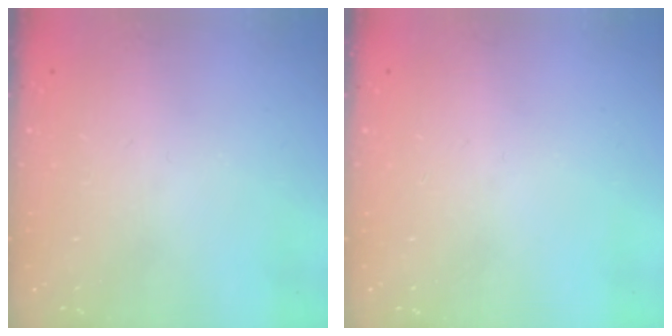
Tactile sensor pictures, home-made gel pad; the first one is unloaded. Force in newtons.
{"total": 0.0}